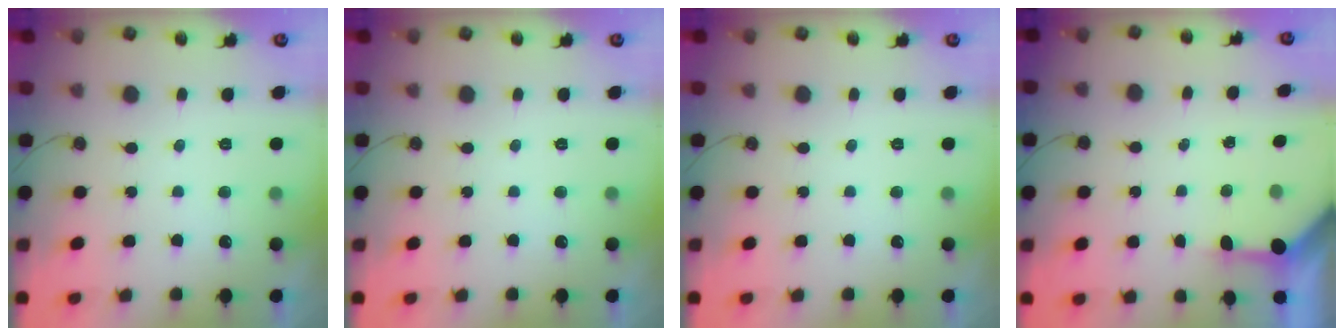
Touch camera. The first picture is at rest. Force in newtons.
{"total": 0.0}
{"total": 0.0}
{"total": 3.6, "press": 3.6, "slide": 0.4}